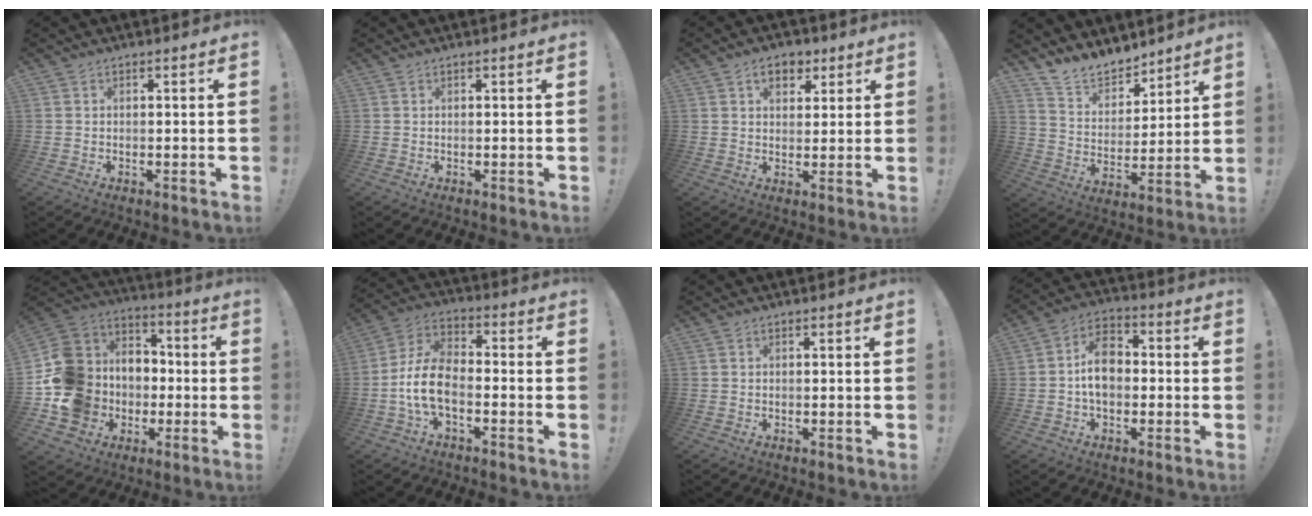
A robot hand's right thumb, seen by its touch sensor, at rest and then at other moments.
{"total": 0.0}
{"total": 7.2, "force": [3.4, 5.0, 3.9], "torque": [-0.045, -0.006, 0.061]}
{"total": 11.8, "force": [10.9, 4.3, 1.8], "torque": [-0.049, -0.094, 0.208]}
{"total": 19.1, "force": [-3.9, 16.9, 8.0], "torque": [-0.151, 0.029, -0.025]}
{"total": 11.6, "force": [-4.2, 6.6, 8.6], "torque": [-0.175, 0.022, -0.074]}
{"total": 0.0}
{"total": 10.4, "force": [-0.5, 7.2, 7.4], "torque": [-0.111, 0.010, -0.008]}